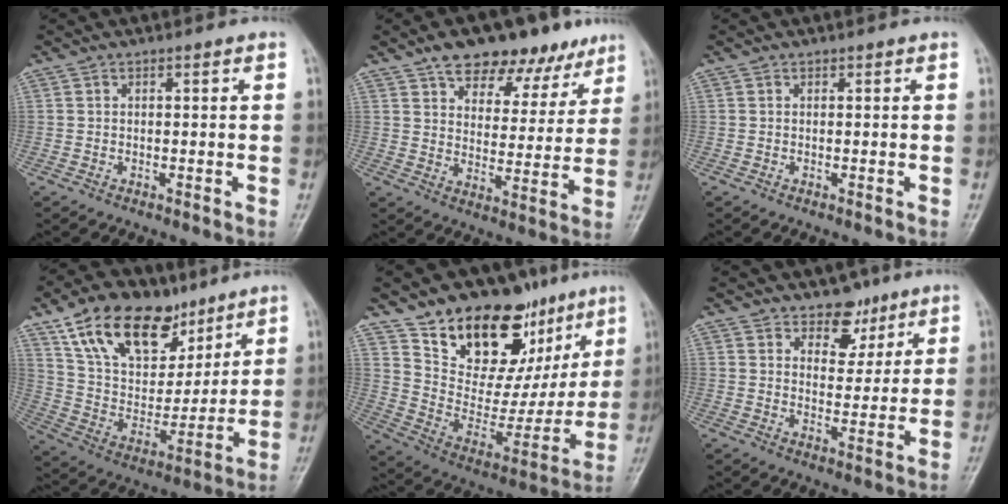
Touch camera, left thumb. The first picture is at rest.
{"total": 15.7, "force": [10.6, 7.9, 8.5], "torque": [-0.065, -0.037, 0.157]}
{"total": 0.0}
{"total": 21.7, "force": [13.1, 12.8, 11.7], "torque": [-0.157, -0.035, 0.240]}
{"total": 24.7, "force": [15.0, 14.2, 13.6], "torque": [-0.146, -0.052, 0.249]}
{"total": 6.4, "force": [4.3, 4.1, 2.2], "torque": [0.001, -0.026, 0.068]}